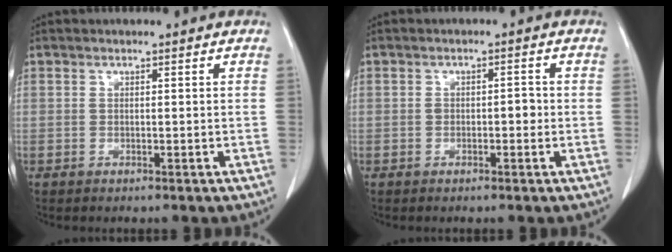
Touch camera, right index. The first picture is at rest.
{"total": 1.9, "force": [-0.3, 1.0, 1.5], "torque": [-0.023, 0.008, -0.004]}